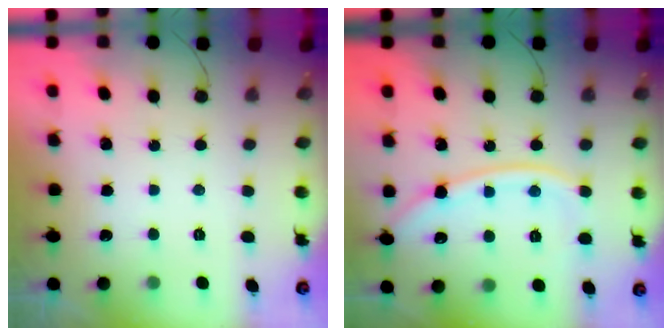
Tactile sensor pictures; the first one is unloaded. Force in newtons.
{"total": 11.9, "press": 11.8, "slide": 1.2}